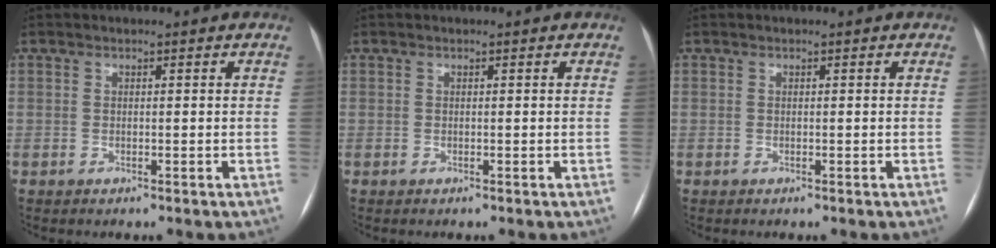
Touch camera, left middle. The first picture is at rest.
{"total": 0.0}
{"total": 0.0}